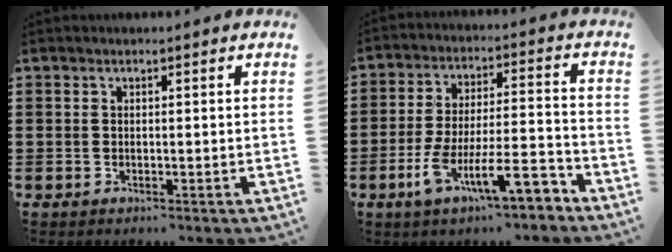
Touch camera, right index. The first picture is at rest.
{"total": 13.4, "force": [-7.6, 3.3, 10.6], "torque": [-0.202, 0.007, -0.139]}